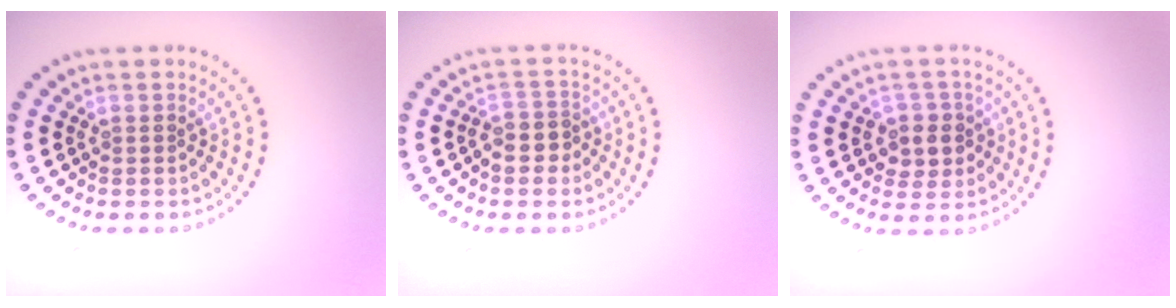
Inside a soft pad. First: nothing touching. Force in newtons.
{"total": 2.5, "press": 2.2, "slide": 1.1}
{"total": 2.6, "press": 2.5, "slide": 0.9}